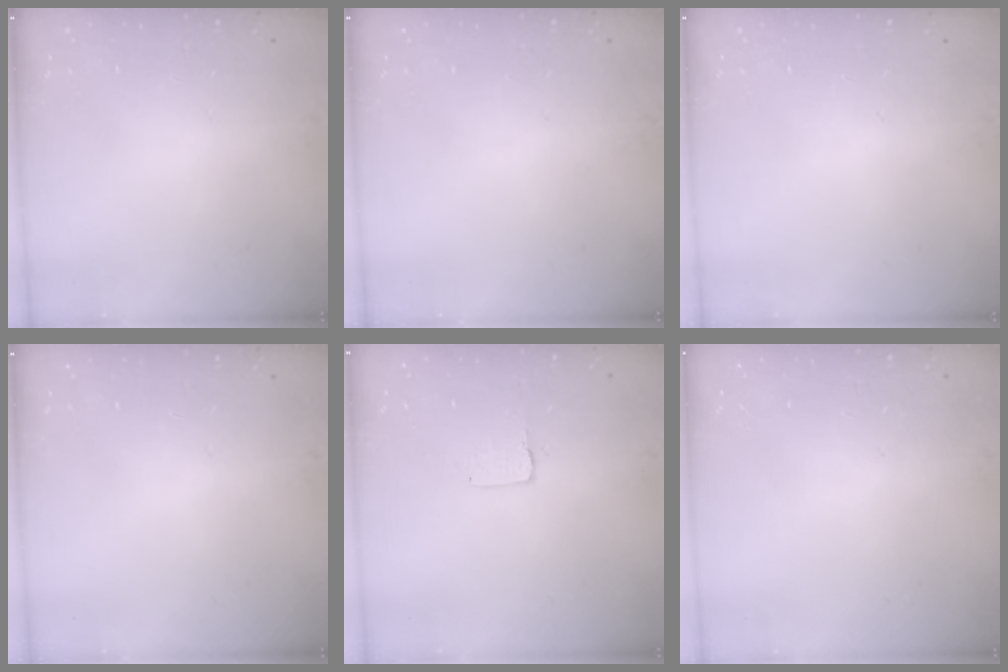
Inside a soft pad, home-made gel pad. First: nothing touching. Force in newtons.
{"total": 0.0}
{"total": 0.0}
{"total": 0.0}
{"total": 2.0, "press": 2.0, "slide": 0.1}
{"total": 0.0}